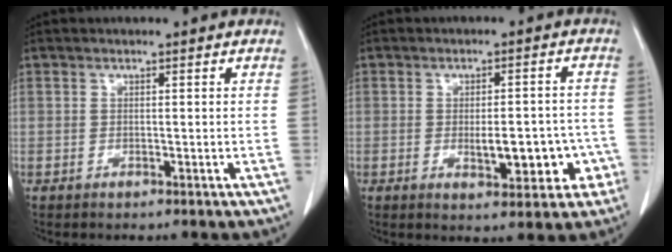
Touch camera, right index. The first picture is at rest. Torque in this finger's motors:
{"motor_torque": [0.27, -0.08, 0.24, 0.03]}